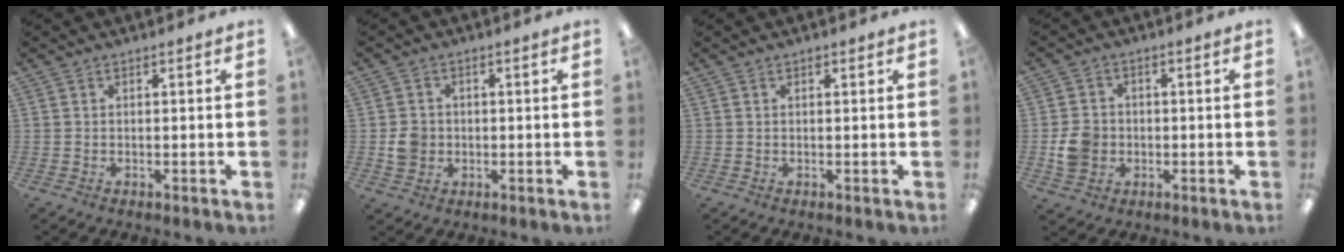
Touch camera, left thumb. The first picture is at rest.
{"total": 4.2, "force": [-0.4, 3.9, 1.5], "torque": [-0.012, 0.001, -0.009]}
{"total": 0.7, "force": [0.5, 0.3, 0.4], "torque": [-0.001, -0.002, 0.008]}
{"total": 5.9, "force": [-1.1, 5.3, 2.5], "torque": [-0.036, 0.006, -0.018]}